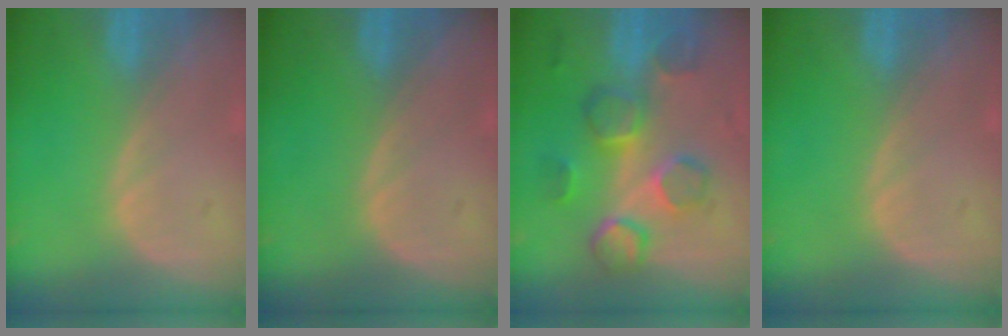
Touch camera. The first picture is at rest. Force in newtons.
{"total": 0.0}
{"total": 8.6, "press": 8.2, "slide": 2.6}
{"total": 0.0}